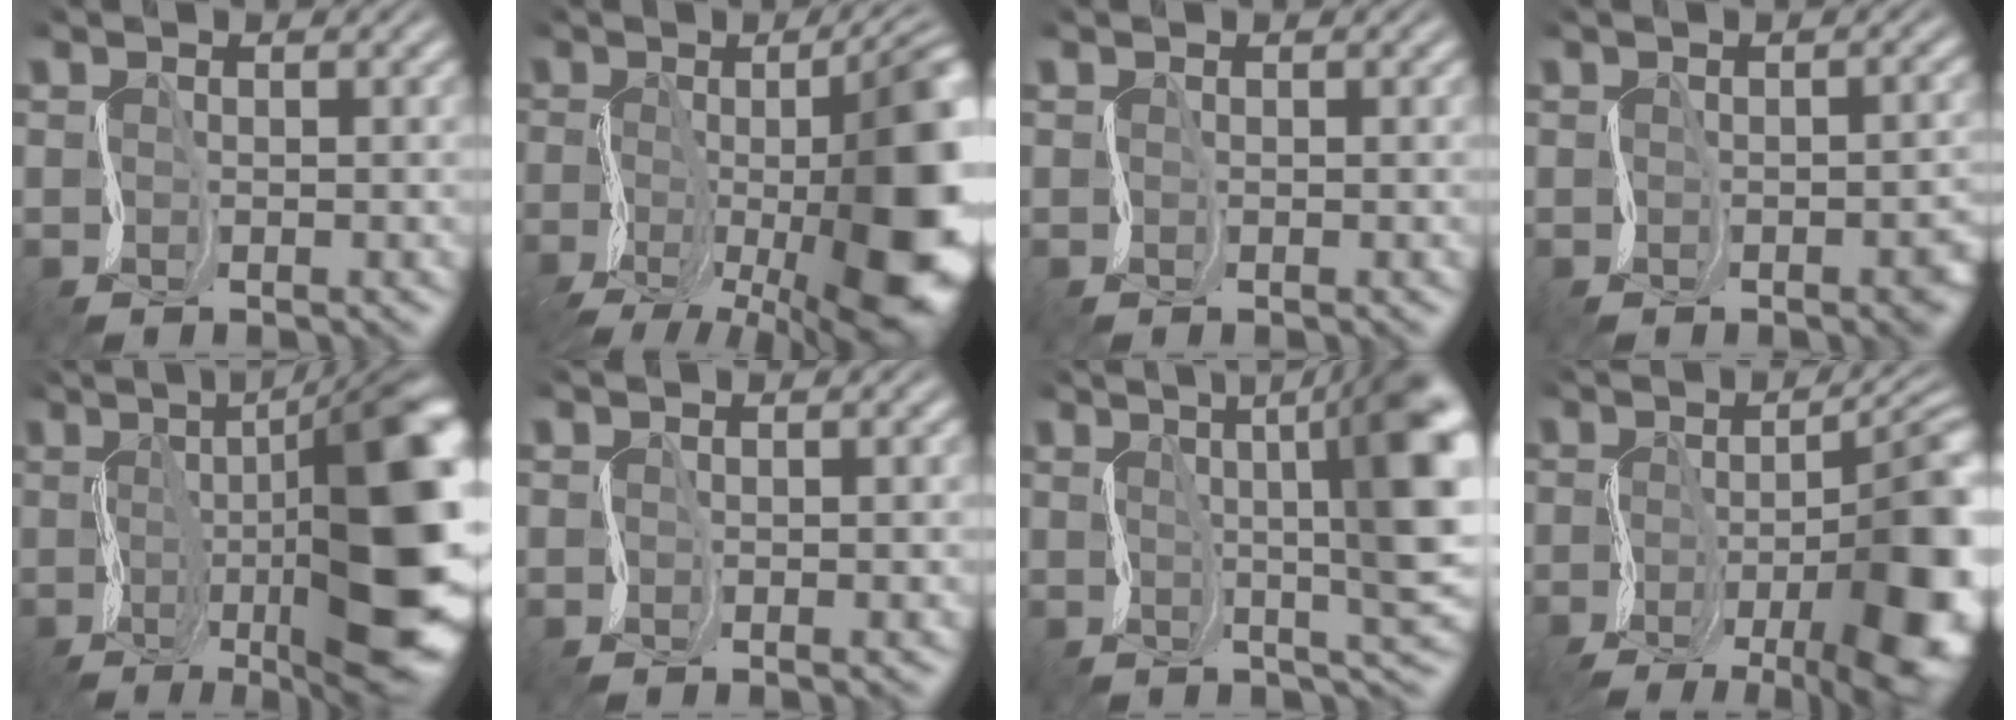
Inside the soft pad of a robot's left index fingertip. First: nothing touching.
{"total": 16.3, "force": [-3.6, 6.7, 14.4], "torque": [-0.196, -0.009, -0.052]}
{"total": 0.0}
{"total": 4.6, "force": [-1.7, 1.7, 3.9], "torque": [-0.030, 0.000, -0.016]}
{"total": 17.3, "force": [0.0, 5.5, 16.4], "torque": [-0.210, 0.021, 0.007]}
{"total": 2.0, "force": [-0.1, 0.7, 1.9], "torque": [-0.016, 0.004, 0.001]}
{"total": 11.9, "force": [2.3, 2.6, 11.4], "torque": [-0.133, 0.007, 0.041]}
{"total": 14.4, "force": [-5.4, 5.8, 12.0], "torque": [-0.155, -0.007, -0.084]}